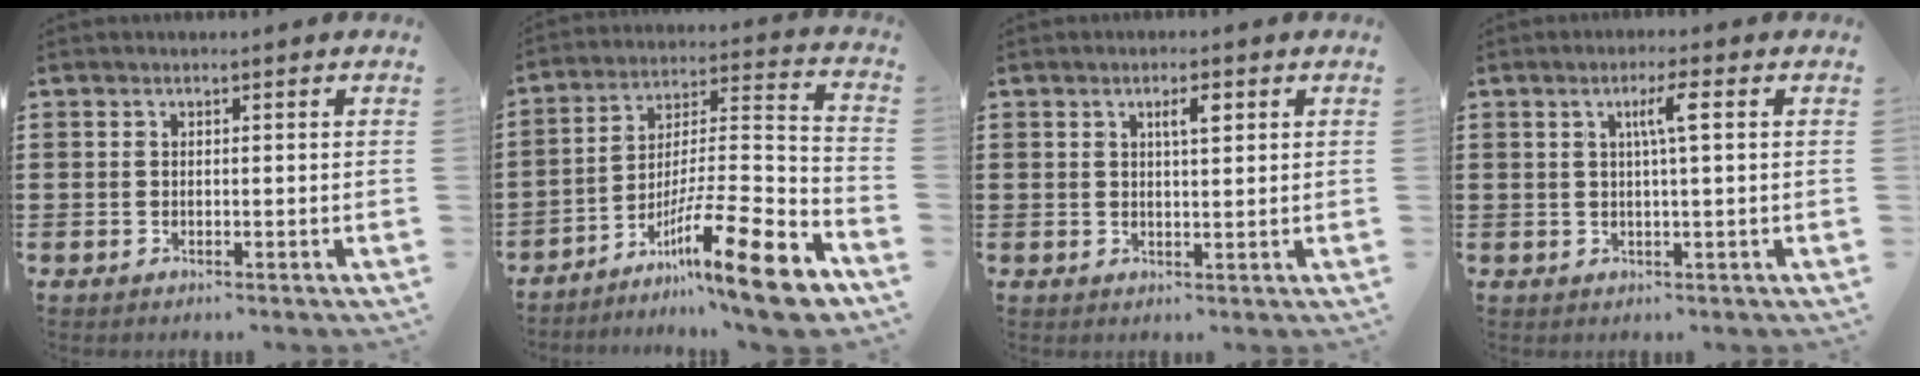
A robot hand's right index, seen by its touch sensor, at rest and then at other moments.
{"total": 15.6, "force": [-10.8, 1.3, 11.2], "torque": [-0.172, 0.026, -0.193]}
{"total": 2.6, "force": [1.0, 0.5, 2.4], "torque": [-0.040, 0.002, 0.013]}
{"total": 3.6, "force": [0.8, -0.1, 3.5], "torque": [-0.068, 0.002, 0.008]}